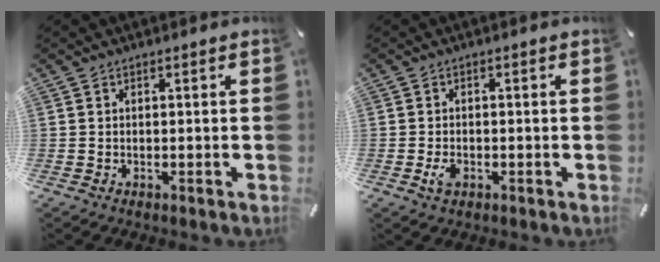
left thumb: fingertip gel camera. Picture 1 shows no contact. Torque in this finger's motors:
{"motor_torque": [0.54, 0.82, 0.19, 0.08, 0.00]}